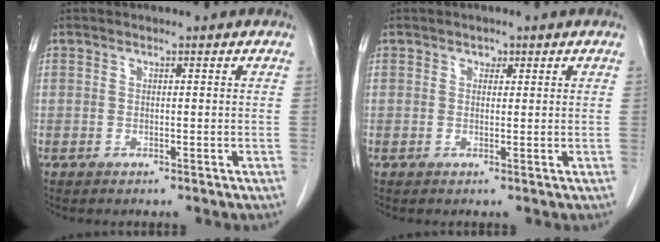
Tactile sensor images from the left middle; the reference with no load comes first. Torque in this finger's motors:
{"motor_torque": [0.00, 0.02, -0.02, 0.00]}